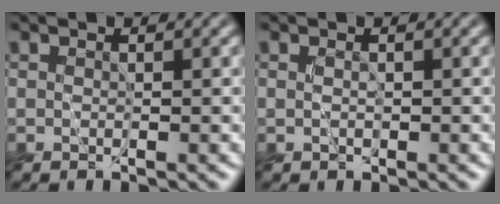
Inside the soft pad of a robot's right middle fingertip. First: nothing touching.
{"total": 0.0}